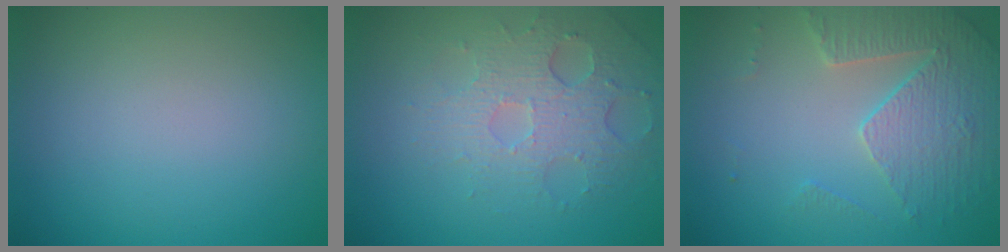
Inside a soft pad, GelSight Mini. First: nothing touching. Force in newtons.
{"total": 3.9, "press": 3.6, "slide": 1.5}
{"total": 3.6, "press": 3.5, "slide": 1.1}